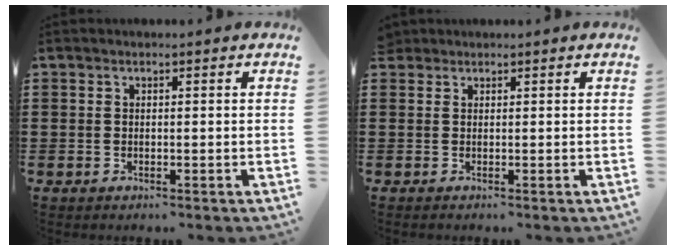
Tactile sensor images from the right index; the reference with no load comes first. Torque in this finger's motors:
{"motor_torque": [0.26, 1.15, -0.03, -0.02]}